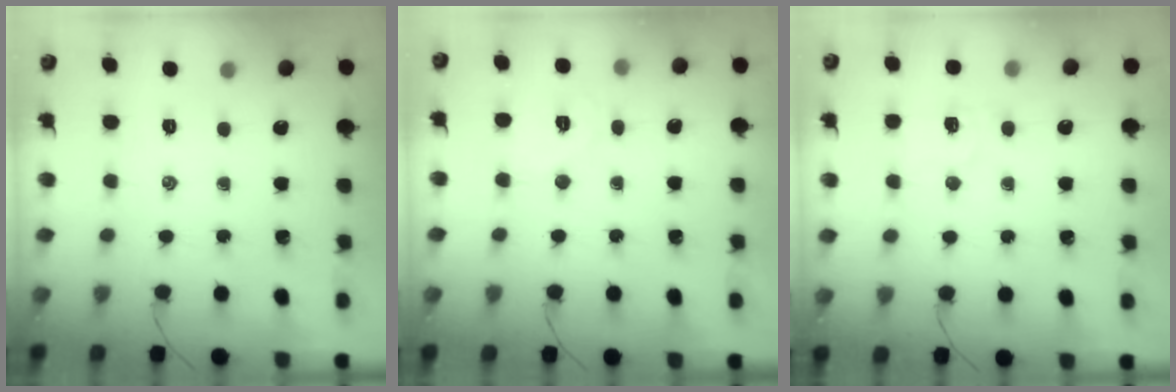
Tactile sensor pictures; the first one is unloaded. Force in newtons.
{"total": 6.6, "press": 6.4, "slide": 1.2}
{"total": 5.0, "press": 4.9, "slide": 0.9}